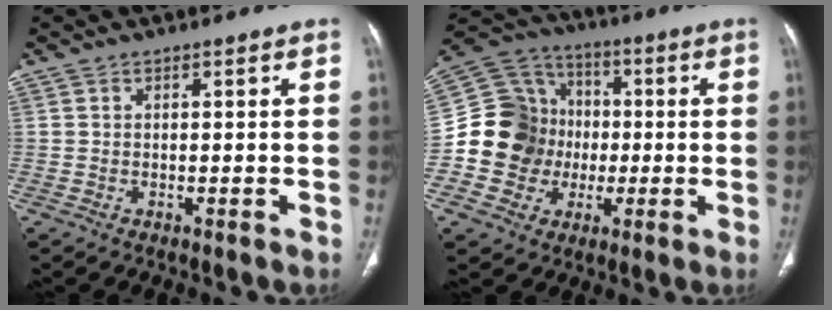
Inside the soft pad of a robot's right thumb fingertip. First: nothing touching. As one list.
[{"total": 15.7, "force": [-1.6, 14.6, 5.7], "torque": [-0.072, 0.036, -0.025]}]